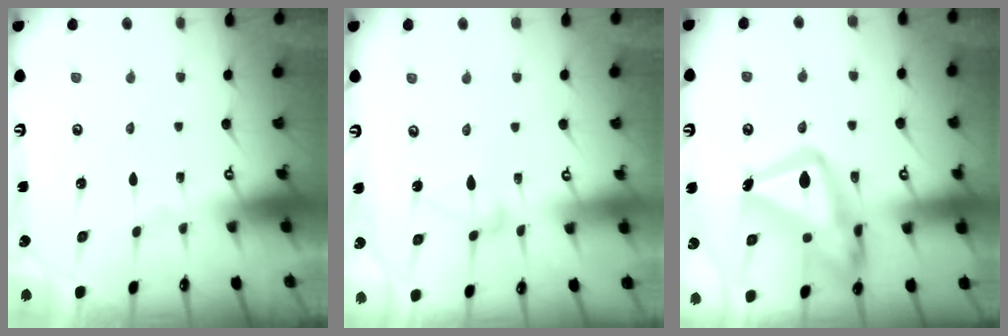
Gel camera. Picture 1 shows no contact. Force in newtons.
{"total": 7.7, "press": 7.7, "slide": 0.4}
{"total": 23.4, "press": 23.3, "slide": 1.8}